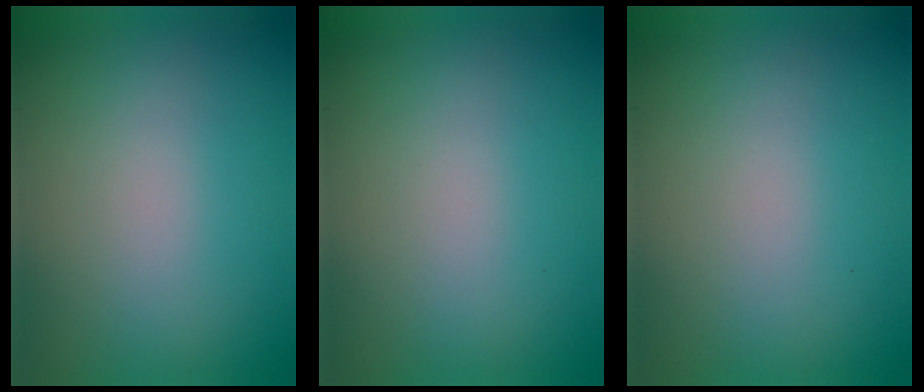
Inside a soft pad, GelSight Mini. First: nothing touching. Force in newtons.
{"total": 0.0}
{"total": 0.0}